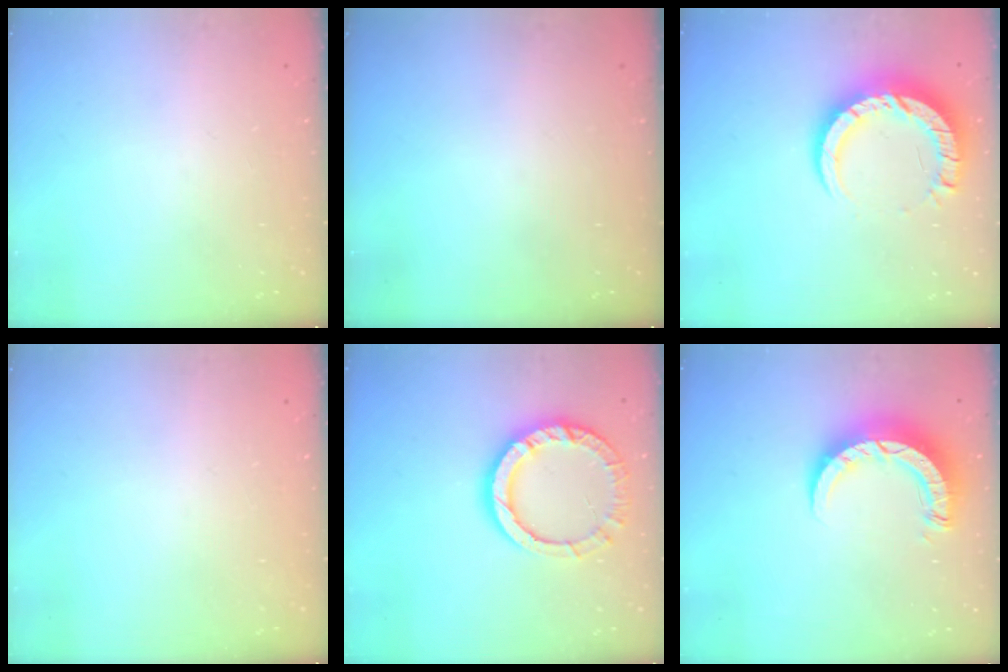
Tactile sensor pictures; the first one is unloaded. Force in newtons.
{"total": 0.0}
{"total": 13.0, "press": 13.0, "slide": 1.0}
{"total": 2.4, "press": 2.4, "slide": 0.2}
{"total": 12.3, "press": 12.2, "slide": 1.3}
{"total": 8.8, "press": 8.8, "slide": 0.8}